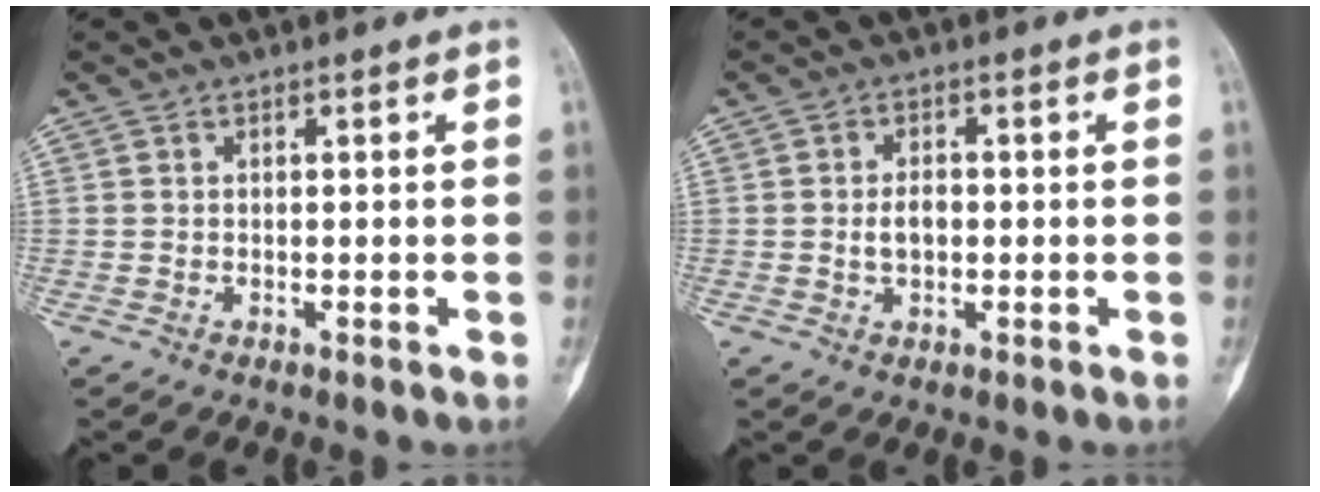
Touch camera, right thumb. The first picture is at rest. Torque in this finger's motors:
{"motor_torque": [0.43, 0.80, 0.31, -0.05, 0.04]}